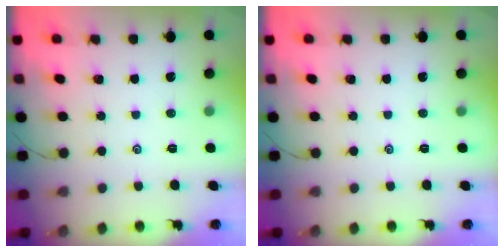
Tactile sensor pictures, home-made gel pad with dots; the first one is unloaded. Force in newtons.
{"total": 0.0}